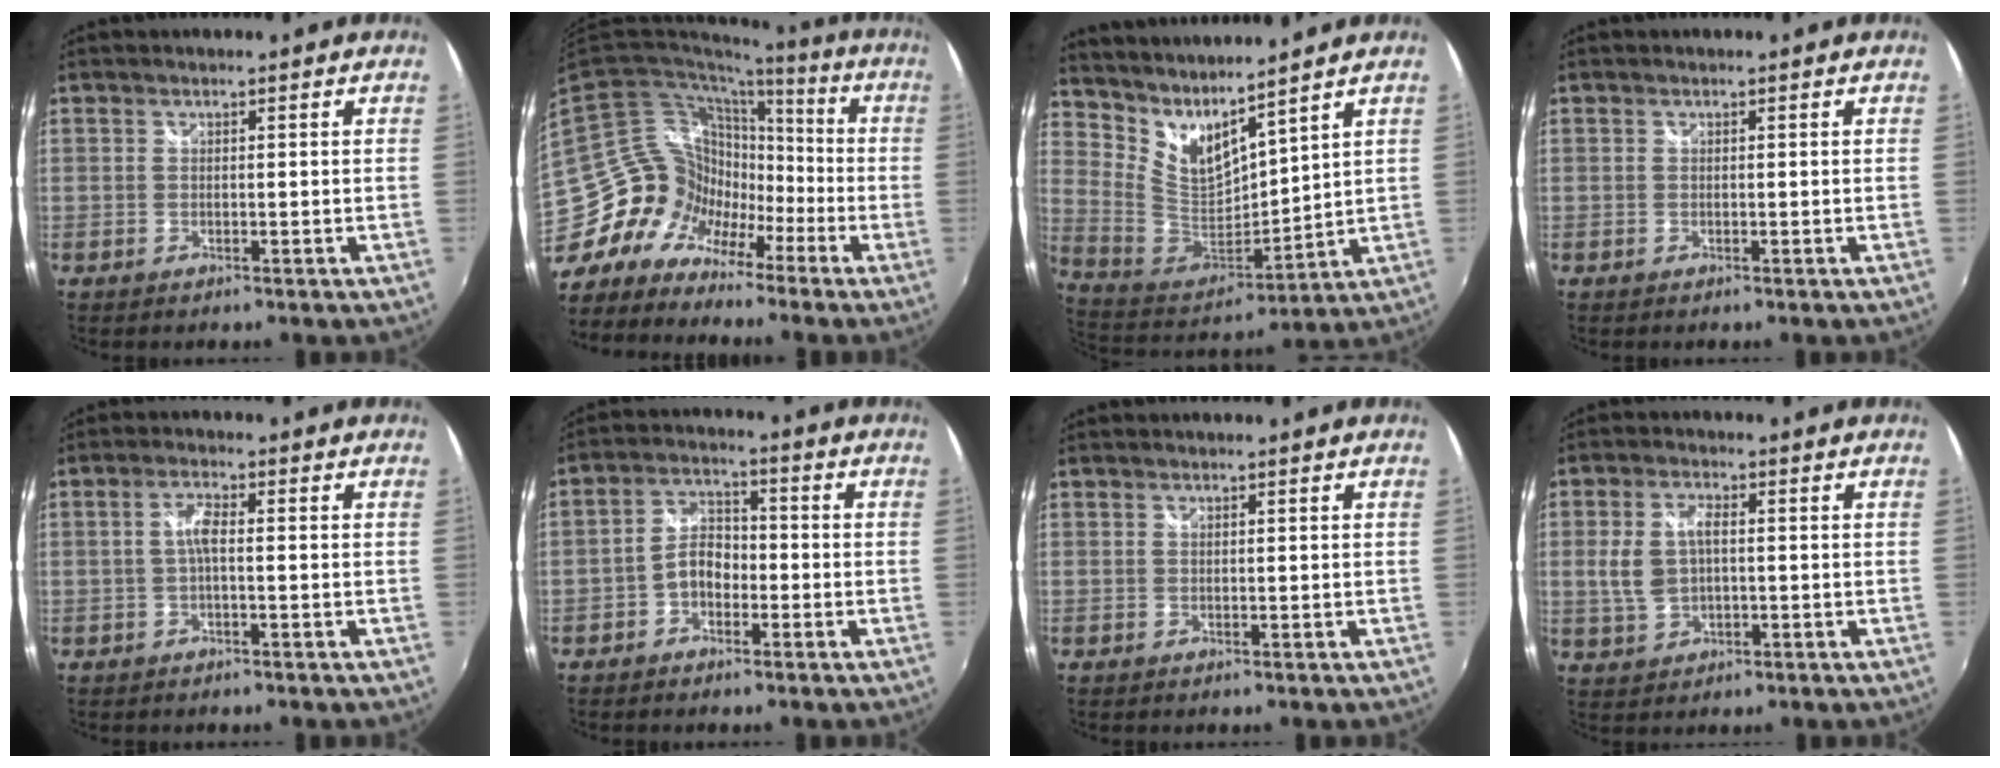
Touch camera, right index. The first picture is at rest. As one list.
[{"total": 16.8, "force": [-10.0, 12.4, 5.2], "torque": [-0.111, 0.026, -0.184]}, {"total": 10.9, "force": [8.9, 3.0, 5.5], "torque": [-0.109, -0.026, 0.184]}, {"total": 0.0}, {"total": 2.8, "force": [-0.3, 0.6, 2.7], "torque": [-0.056, 0.007, -0.006]}, {"total": 5.4, "force": [-2.3, 3.7, 3.3], "torque": [-0.062, 0.018, -0.041]}, {"total": 0.0}, {"total": 6.5, "force": [0.0, 3.7, 5.3], "torque": [-0.114, 0.005, 0.004]}]